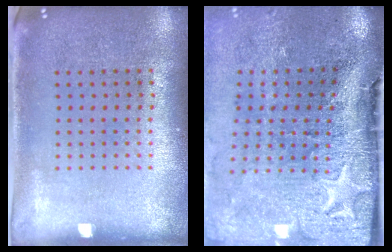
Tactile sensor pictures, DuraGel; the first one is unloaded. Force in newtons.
{"total": 5.0, "press": 3.9, "slide": 3.1}